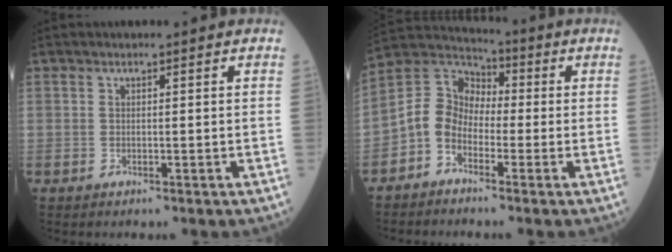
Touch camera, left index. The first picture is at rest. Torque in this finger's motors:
{"motor_torque": [0.58, 0.04, 0.18, 0.04]}